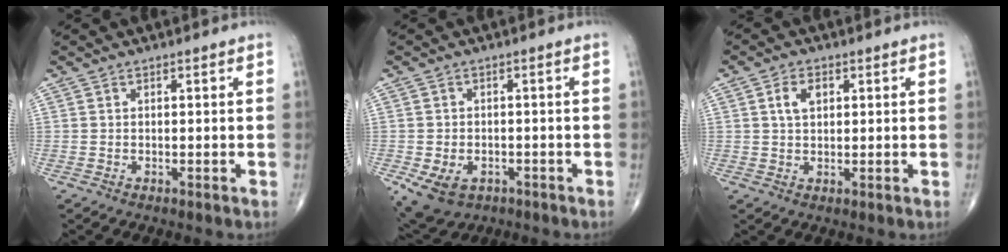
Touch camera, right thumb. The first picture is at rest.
{"total": 7.9, "force": [-3.4, 5.6, 4.4], "torque": [-0.077, 0.010, -0.043]}
{"total": 3.8, "force": [1.2, 2.4, 2.7], "torque": [-0.047, 0.002, 0.021]}